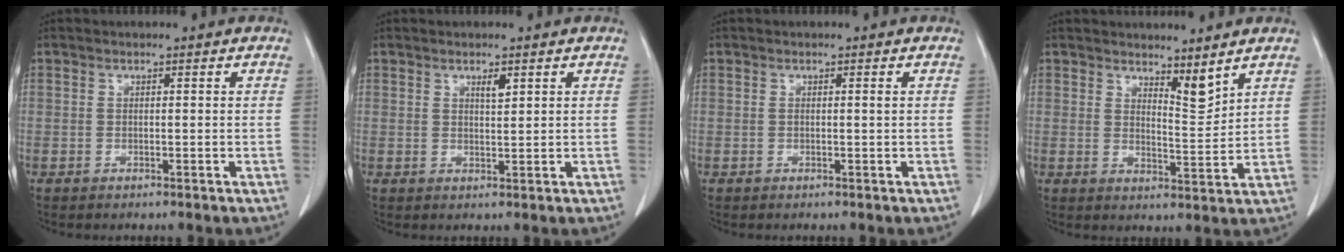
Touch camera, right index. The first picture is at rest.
{"total": 1.9, "force": [1.2, 0.3, 1.4], "torque": [-0.022, -0.007, 0.019]}
{"total": 0.7, "force": [0.2, -0.1, 0.6], "torque": [-0.010, 0.000, 0.002]}
{"total": 4.4, "force": [3.7, 0.7, 2.3], "torque": [-0.034, -0.019, 0.066]}